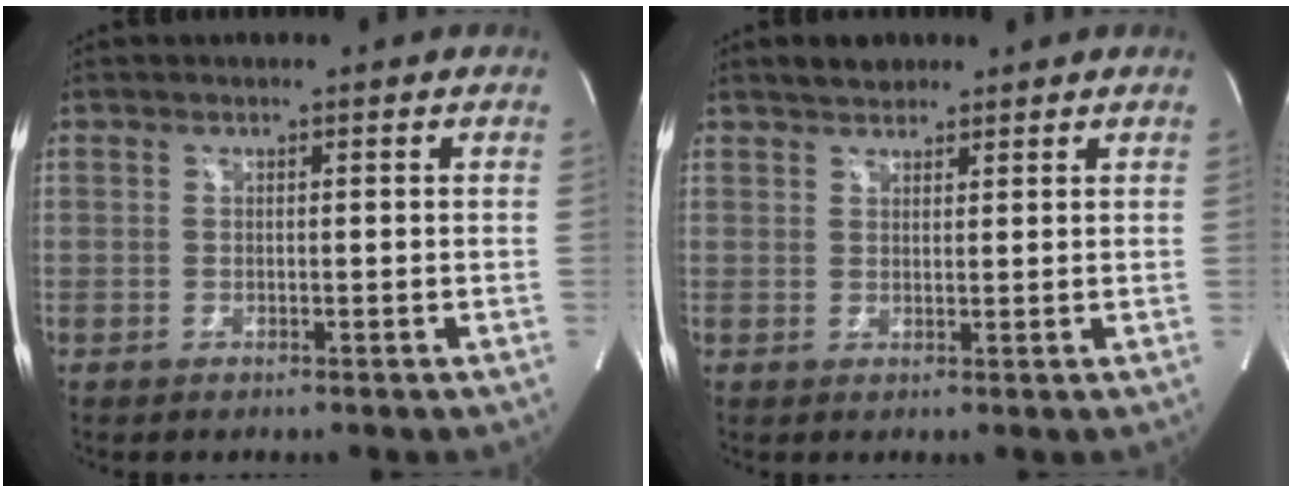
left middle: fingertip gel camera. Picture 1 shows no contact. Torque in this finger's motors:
{"motor_torque": [0.03, -0.02, -0.06, -0.01]}